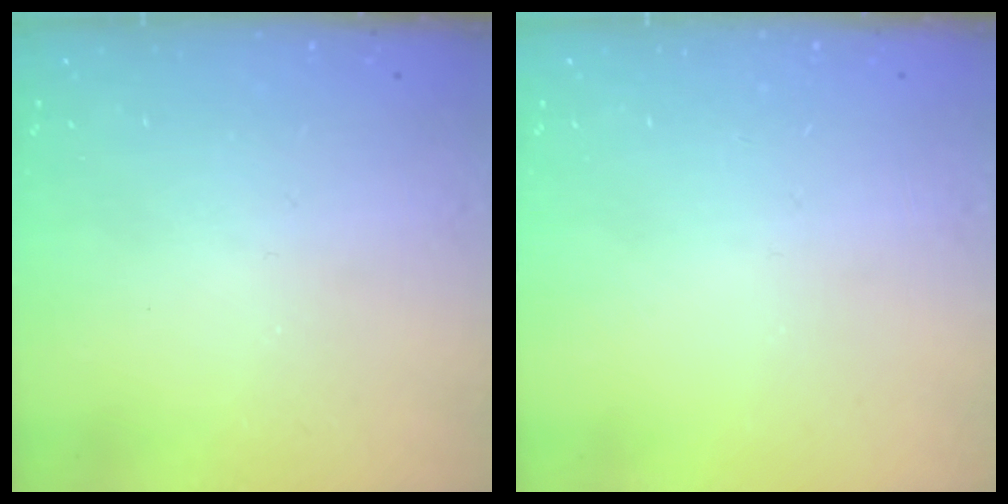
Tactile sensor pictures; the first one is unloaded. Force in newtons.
{"total": 0.0}